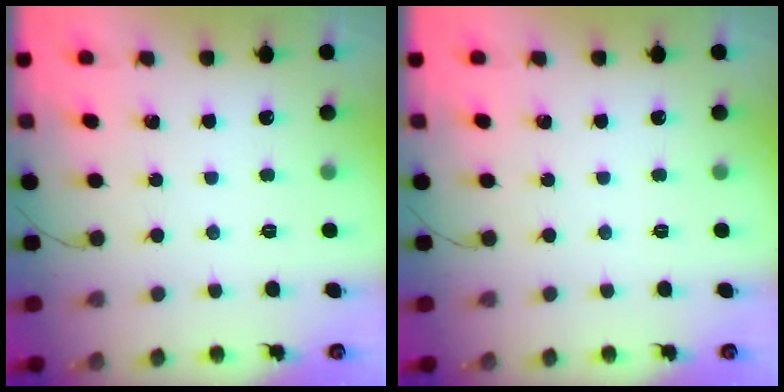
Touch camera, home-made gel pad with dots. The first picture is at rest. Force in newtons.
{"total": 0.0}